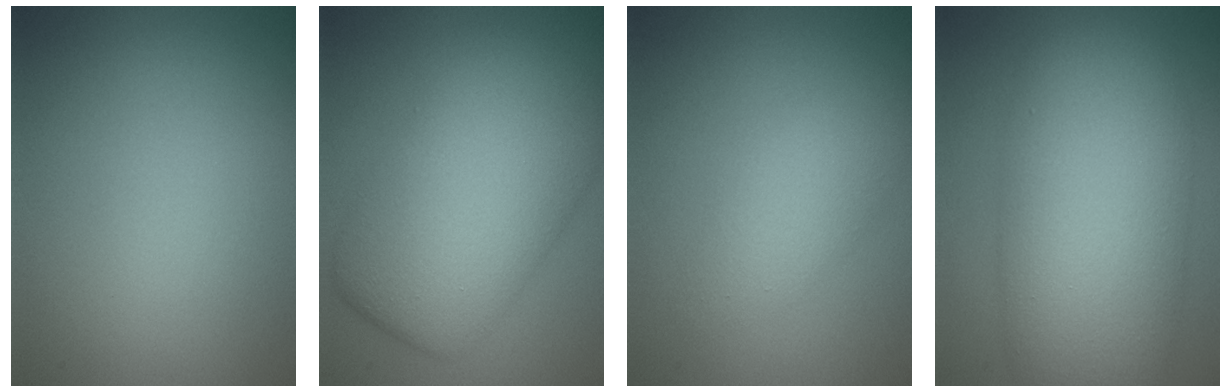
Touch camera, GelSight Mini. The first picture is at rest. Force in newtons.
{"total": 11.1, "press": 11.1, "slide": 0.5}
{"total": 2.7, "press": 2.7, "slide": 0.2}
{"total": 11.2, "press": 11.2, "slide": 0.4}